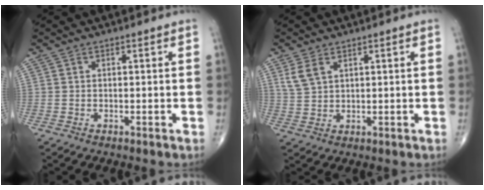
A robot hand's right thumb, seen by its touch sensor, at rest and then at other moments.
{"total": 4.0, "force": [2.1, 2.2, 2.5], "torque": [-0.051, -0.002, 0.053]}